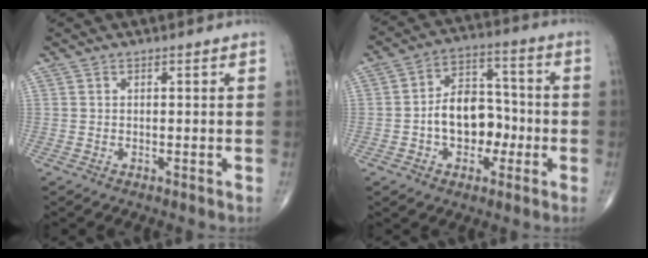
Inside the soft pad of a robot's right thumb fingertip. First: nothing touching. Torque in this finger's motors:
{"motor_torque": [-0.25, 0.43, 0.23, -0.19, 0.08]}